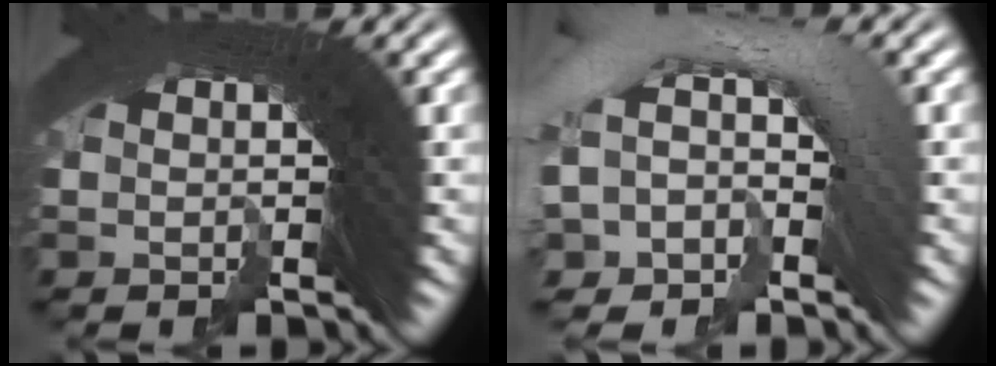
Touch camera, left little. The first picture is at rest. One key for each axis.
{"total": 5.1, "fx": -0.2, "fy": 3.4, "fz": 3.7, "tx": -0.072, "ty": 0.022, "tz": -0.022}